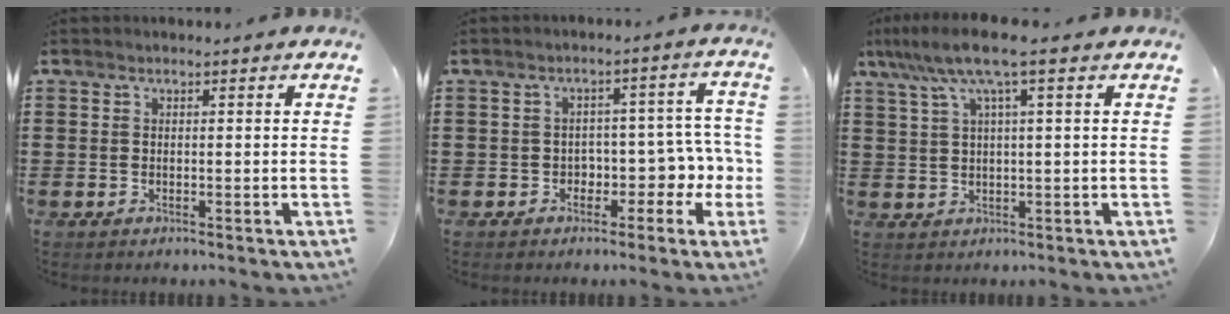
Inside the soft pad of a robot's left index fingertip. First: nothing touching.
{"total": 3.9, "force": [-0.9, 3.4, 1.6], "torque": [-0.042, -0.010, -0.024]}
{"total": 6.8, "force": [2.9, 0.5, 6.1], "torque": [-0.131, 0.000, 0.046]}